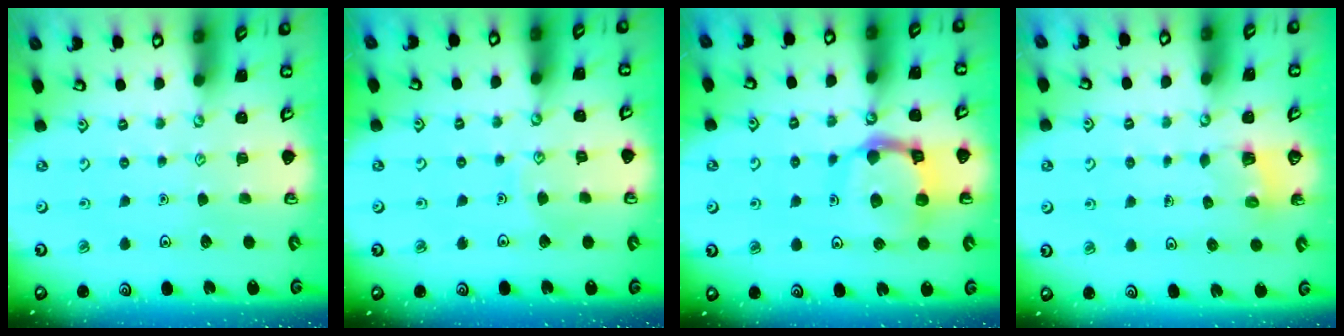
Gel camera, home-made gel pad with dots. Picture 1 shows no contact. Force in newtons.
{"total": 4.8, "press": 4.8, "slide": 0.2}
{"total": 12.4, "press": 12.3, "slide": 1.4}
{"total": 2.6, "press": 2.6, "slide": 0.3}